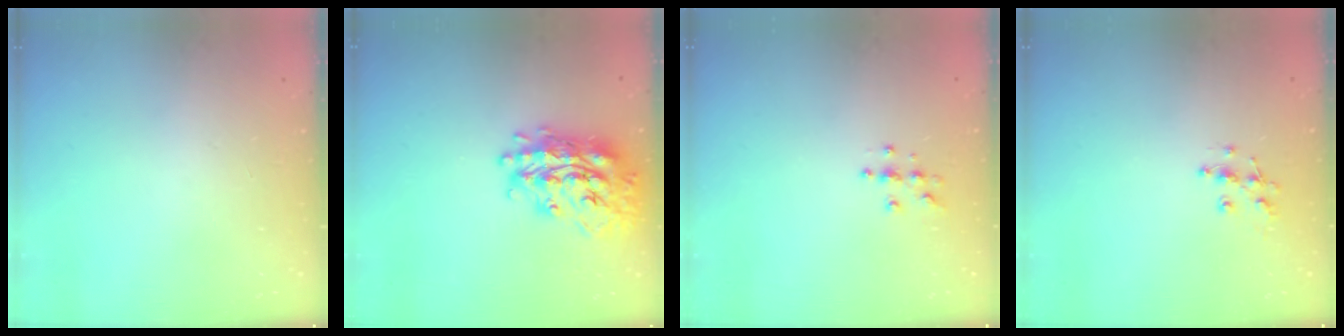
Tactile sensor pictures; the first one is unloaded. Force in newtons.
{"total": 21.6, "press": 21.5, "slide": 1.8}
{"total": 4.0, "press": 3.9, "slide": 0.4}
{"total": 7.8, "press": 7.7, "slide": 0.5}